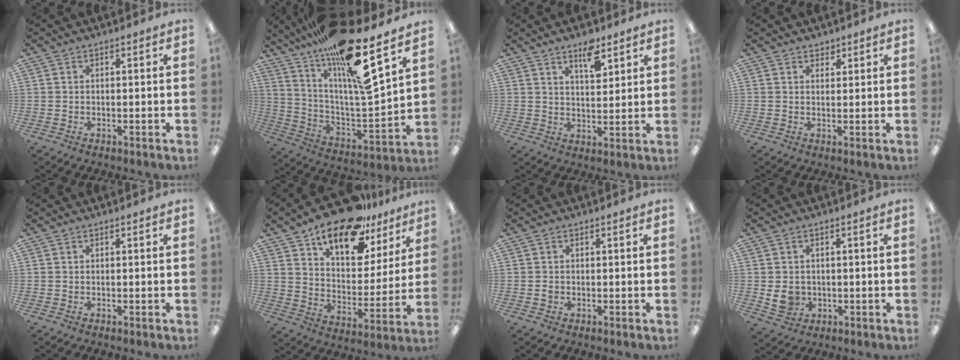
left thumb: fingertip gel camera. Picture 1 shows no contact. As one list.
[{"total": 22.1, "force": [16.0, 3.0, 15.0], "torque": [-0.252, -0.103, 0.253]}, {"total": 7.2, "force": [4.9, 2.9, 4.3], "torque": [-0.057, -0.028, 0.081]}, {"total": 1.8, "force": [1.5, 0.9, 0.1], "torque": [0.006, -0.006, 0.028]}, {"total": 0.0}, {"total": 17.7, "force": [13.7, 7.6, 8.5], "torque": [-0.141, -0.087, 0.238]}, {"total": 0.7, "force": [-0.1, 0.6, 0.4], "torque": [-0.007, 0.004, -0.004]}, {"total": 4.7, "force": [-0.2, 4.2, 2.1], "torque": [-0.032, -0.001, -0.001]}]